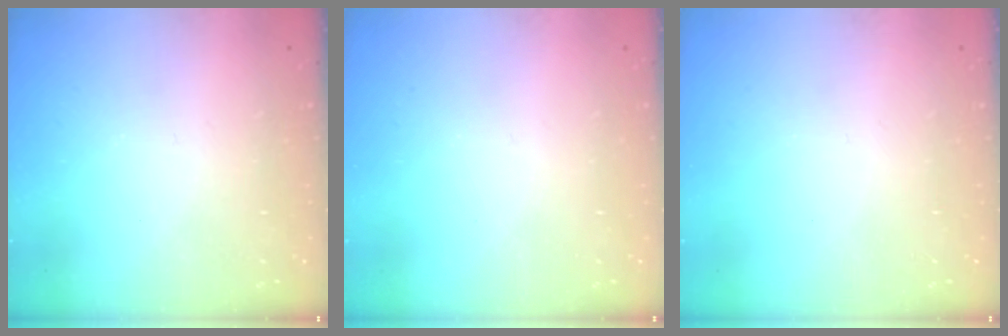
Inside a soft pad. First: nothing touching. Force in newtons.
{"total": 0.0}
{"total": 0.0}